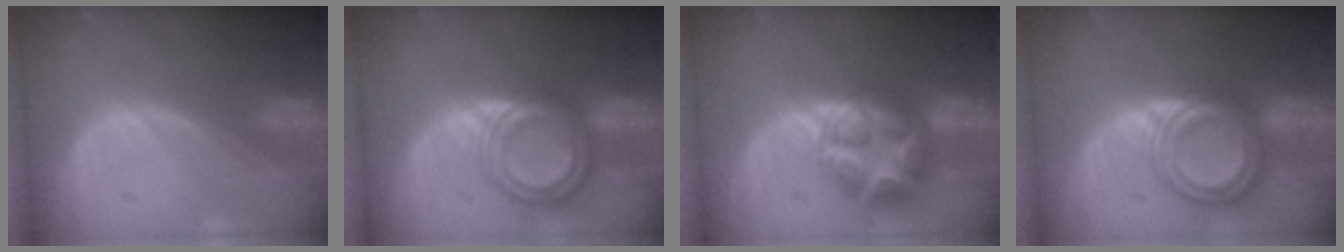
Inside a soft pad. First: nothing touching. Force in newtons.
{"total": 7.7, "press": 7.6, "slide": 0.5}
{"total": 8.0, "press": 8.0, "slide": 0.5}
{"total": 8.0, "press": 8.0, "slide": 0.5}